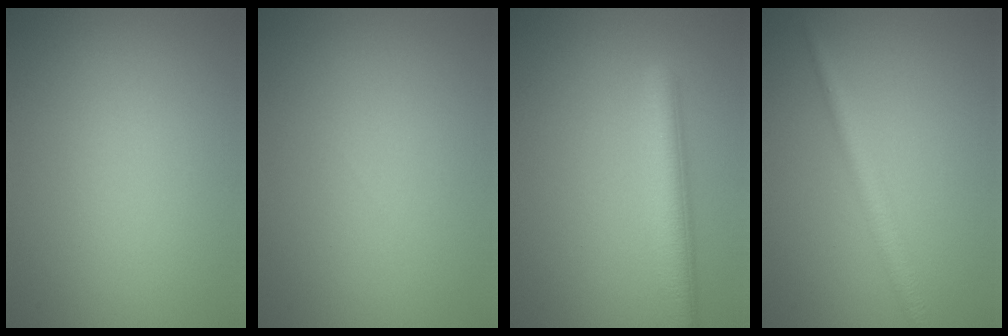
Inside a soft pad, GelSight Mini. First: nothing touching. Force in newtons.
{"total": 0.0}
{"total": 4.3, "press": 4.3, "slide": 0.2}
{"total": 2.4, "press": 2.4, "slide": 0.1}